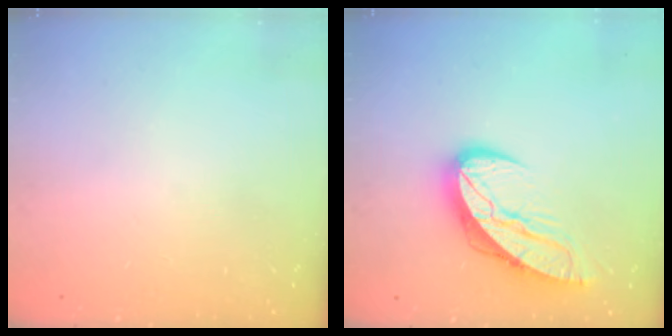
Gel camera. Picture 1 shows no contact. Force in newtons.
{"total": 11.1, "press": 11.1, "slide": 1.1}